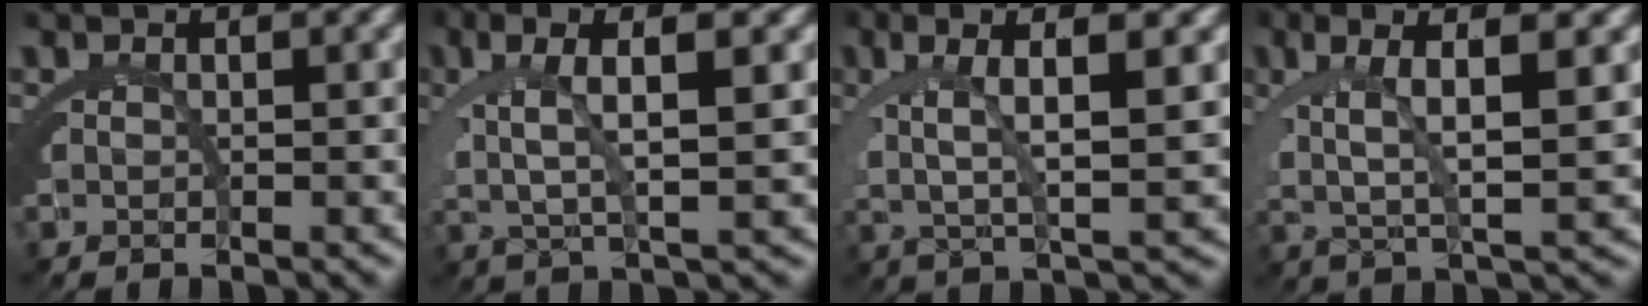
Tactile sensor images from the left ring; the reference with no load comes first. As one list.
[{"total": 5.5, "force": [1.7, 1.3, 5.1], "torque": [-0.091, 0.007, 0.033]}, {"total": 6.0, "force": [1.8, 1.5, 5.5], "torque": [-0.091, 0.008, 0.033]}, {"total": 6.4, "force": [1.7, 2.0, 5.8], "torque": [-0.097, 0.004, 0.032]}]